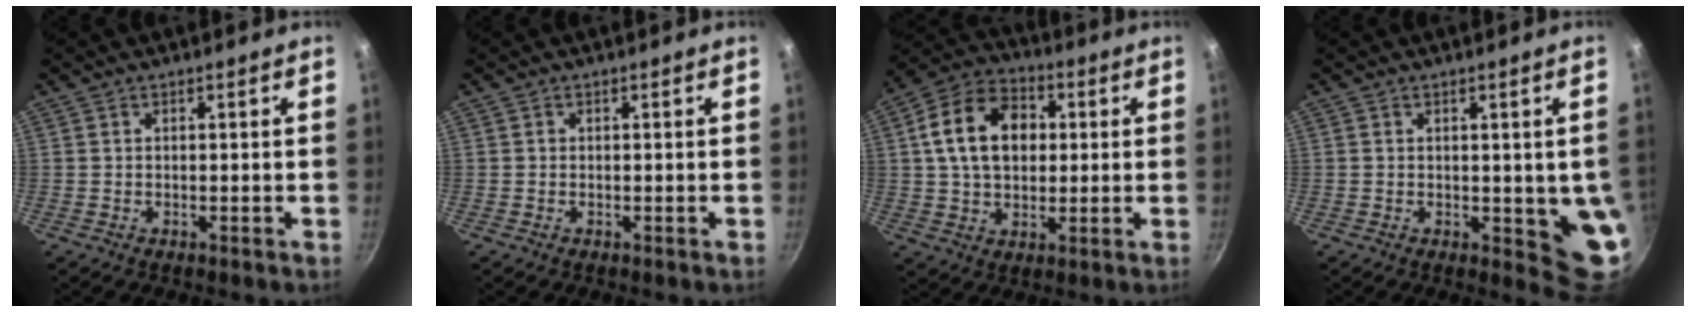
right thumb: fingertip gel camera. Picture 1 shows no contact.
{"total": 0.0}
{"total": 15.1, "force": [2.6, 10.9, 10.2], "torque": [-0.147, 0.020, 0.030]}
{"total": 6.9, "force": [-0.4, 3.1, 6.1], "torque": [-0.053, -0.011, -0.001]}